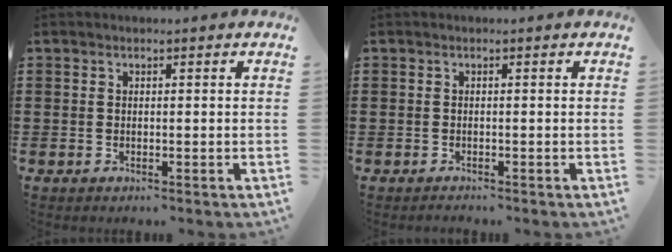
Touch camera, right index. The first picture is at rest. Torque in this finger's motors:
{"motor_torque": [-1.03, 0.95, -0.52, -0.16]}